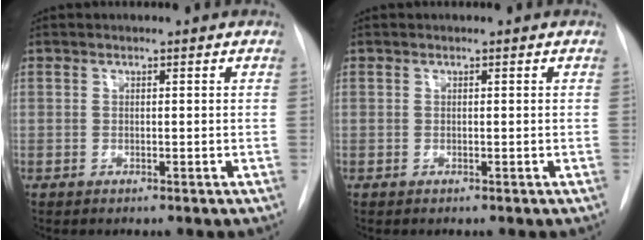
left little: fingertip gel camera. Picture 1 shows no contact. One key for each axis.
{"total": 0.0}